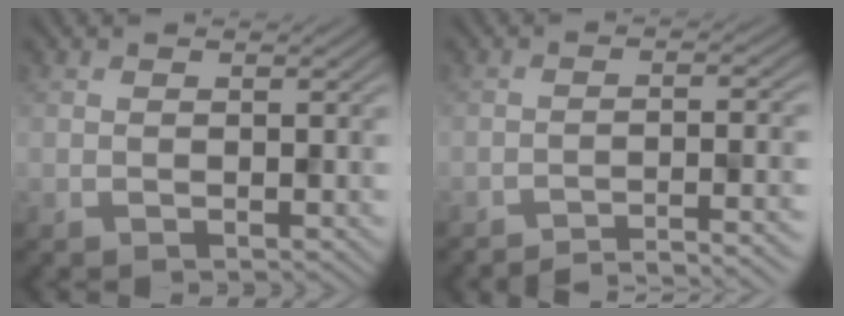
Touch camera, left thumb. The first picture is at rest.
{"total": 5.9, "force": [-5.1, 0.5, 3.1], "torque": [-0.037, 0.023, -0.083]}